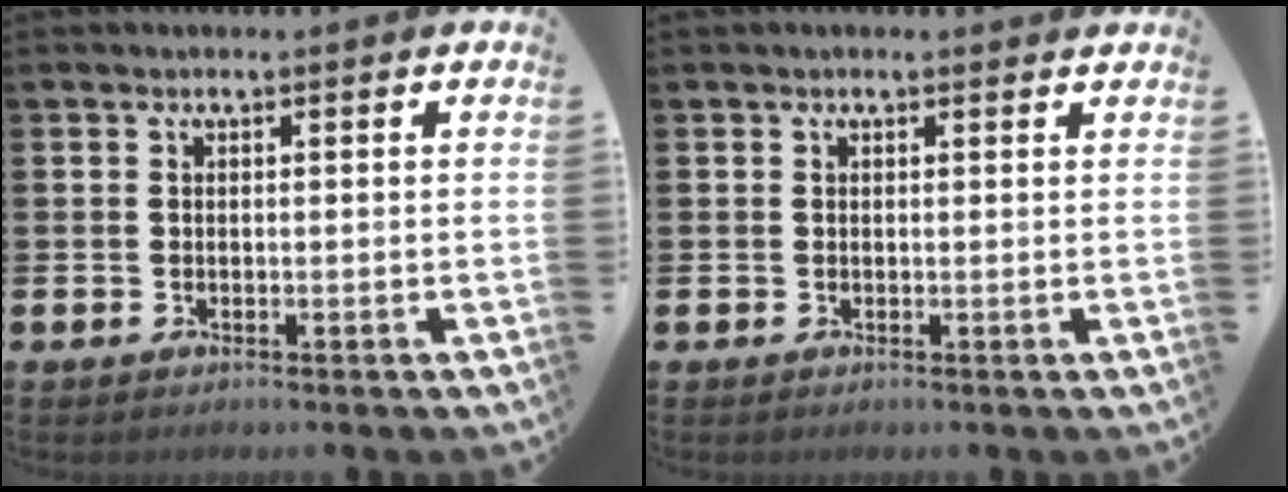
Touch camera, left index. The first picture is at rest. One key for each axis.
{"total": 0.5, "fx": 0.5, "fy": 0.1, "fz": 0.2, "tx": 0.002, "ty": -0.002, "tz": 0.007}